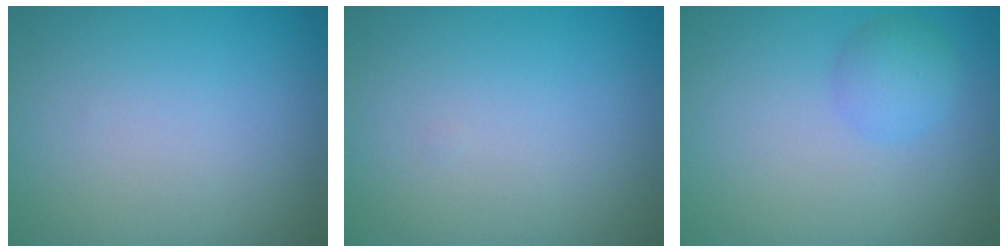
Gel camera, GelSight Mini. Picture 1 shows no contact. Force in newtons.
{"total": 0.0}
{"total": 2.0, "press": 2.0, "slide": 0.1}